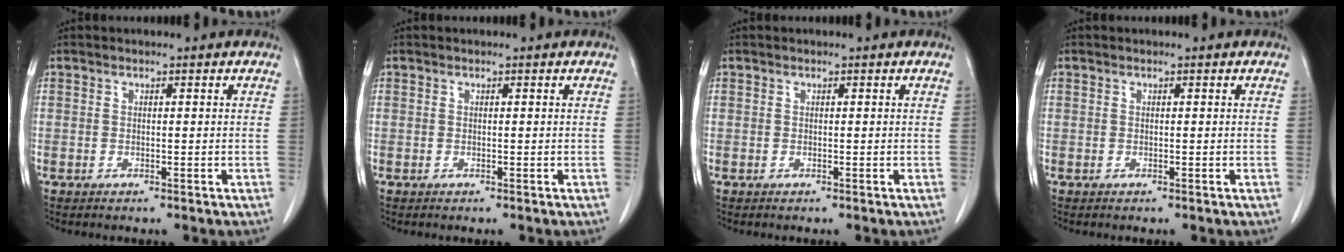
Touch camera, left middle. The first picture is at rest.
{"total": 0.0}
{"total": 0.0}
{"total": 0.0}